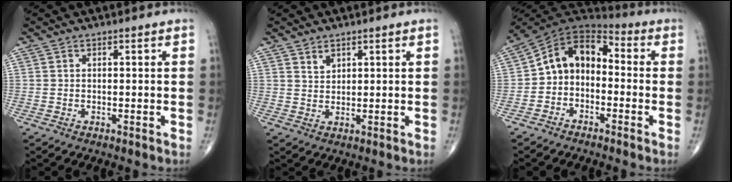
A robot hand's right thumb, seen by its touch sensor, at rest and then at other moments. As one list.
[{"total": 2.3, "force": [1.6, 1.4, 1.0], "torque": [-0.009, -0.014, 0.032]}, {"total": 10.6, "force": [-1.4, 7.8, 7.0], "torque": [-0.092, 0.057, -0.044]}]